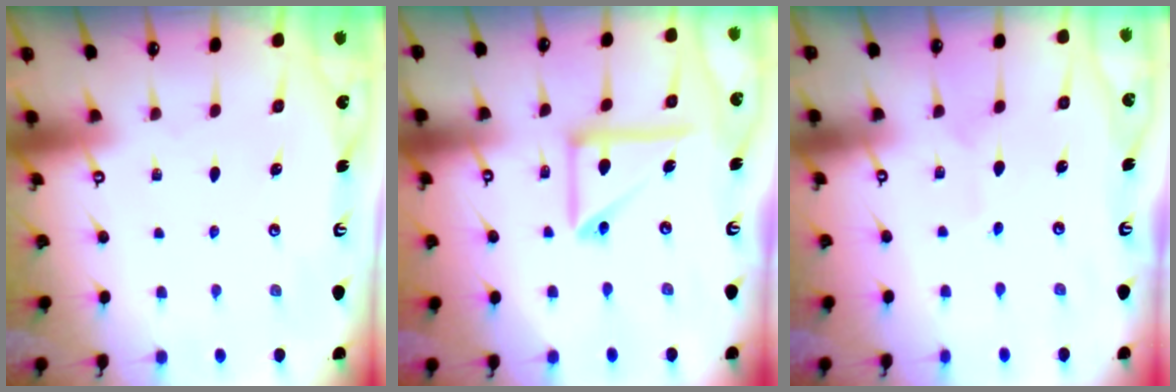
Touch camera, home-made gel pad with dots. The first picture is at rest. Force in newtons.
{"total": 14.1, "press": 13.9, "slide": 2.3}
{"total": 2.8, "press": 2.7, "slide": 0.3}